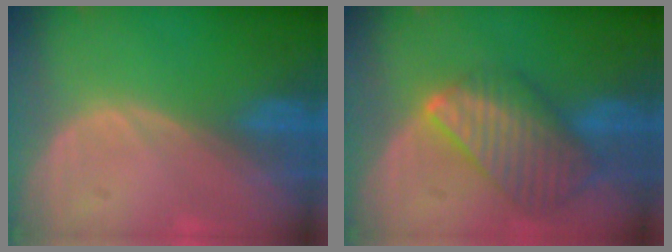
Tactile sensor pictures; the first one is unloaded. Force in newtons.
{"total": 9.6, "press": 8.4, "slide": 4.7}